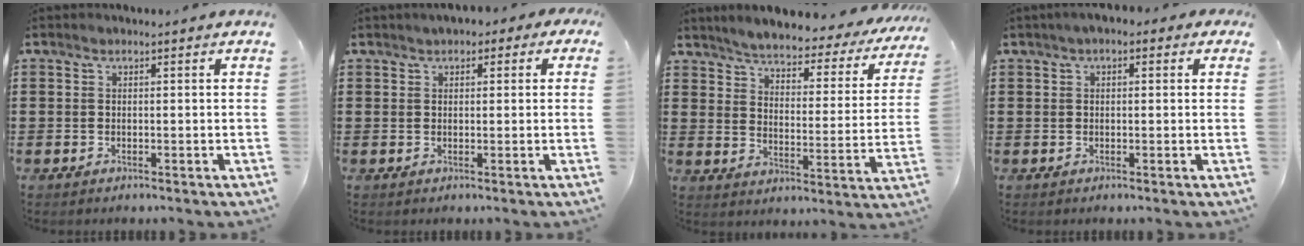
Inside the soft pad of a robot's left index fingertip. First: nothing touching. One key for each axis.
{"total": 1.7, "fx": 0.6, "fy": 1.2, "fz": 1.0, "tx": -0.015, "ty": 0.006, "tz": 0.006}
{"total": 3.8, "fx": 3.7, "fy": 0.1, "fz": 0.9, "tx": -0.040, "ty": -0.032, "tz": 0.055}
{"total": 1.7, "fx": 0.1, "fy": 1.1, "fz": 1.4, "tx": -0.028, "ty": 0.007, "tz": -0.002}